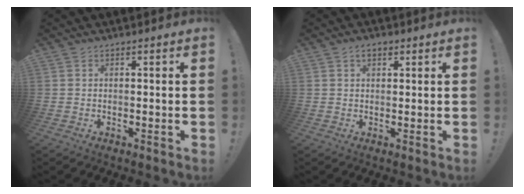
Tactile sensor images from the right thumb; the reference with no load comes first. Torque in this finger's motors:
{"motor_torque": [-0.19, 0.61, 0.56, 0.04, -0.05]}